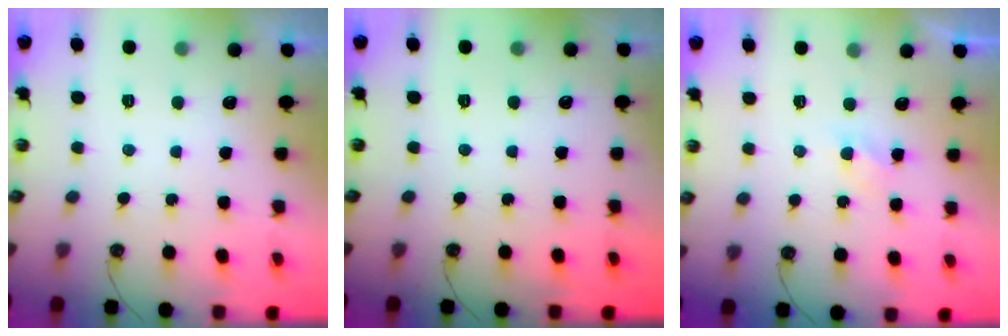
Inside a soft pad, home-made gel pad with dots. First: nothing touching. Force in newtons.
{"total": 0.0}
{"total": 2.8, "press": 2.7, "slide": 0.6}